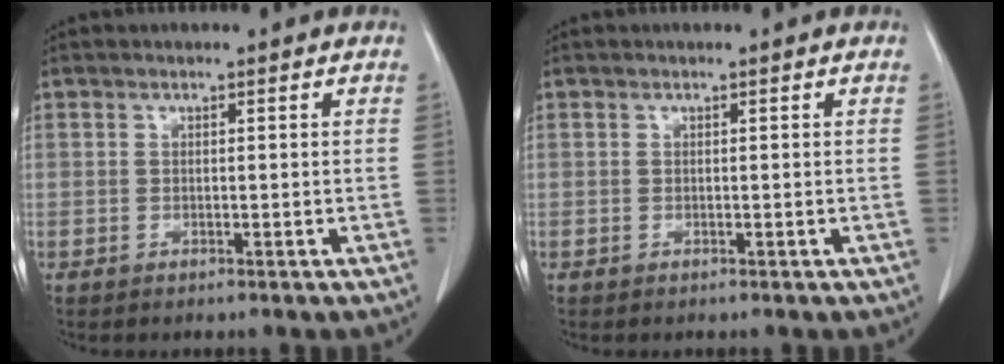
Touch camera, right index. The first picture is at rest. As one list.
[{"total": 0.0}]